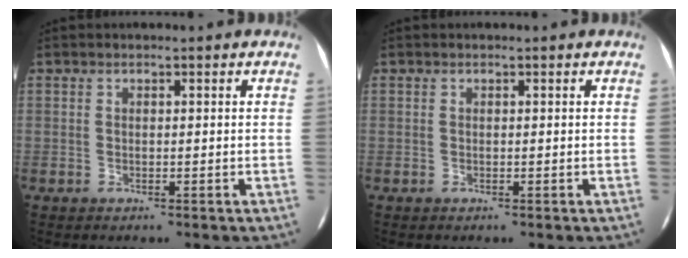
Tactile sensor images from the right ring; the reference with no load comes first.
{"total": 0.0}